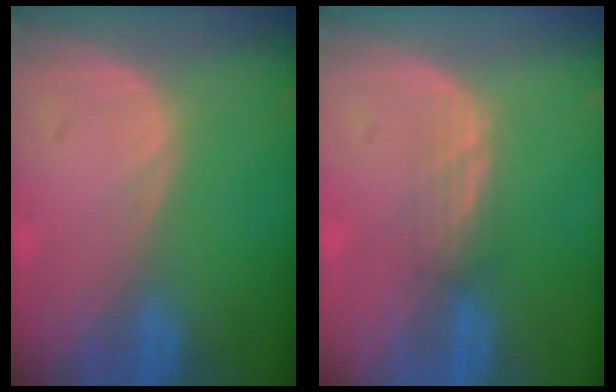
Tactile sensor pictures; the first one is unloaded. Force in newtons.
{"total": 2.1, "press": 2.1, "slide": 0.2}